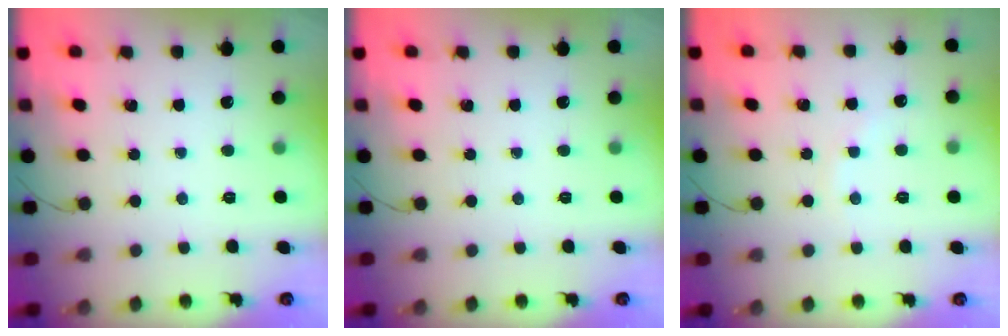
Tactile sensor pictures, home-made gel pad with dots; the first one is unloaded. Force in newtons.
{"total": 0.0}
{"total": 3.4, "press": 3.2, "slide": 1.0}